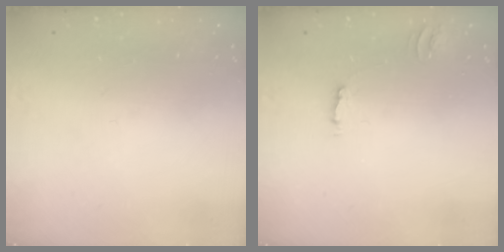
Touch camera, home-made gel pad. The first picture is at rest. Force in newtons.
{"total": 2.3, "press": 2.3, "slide": 0.2}